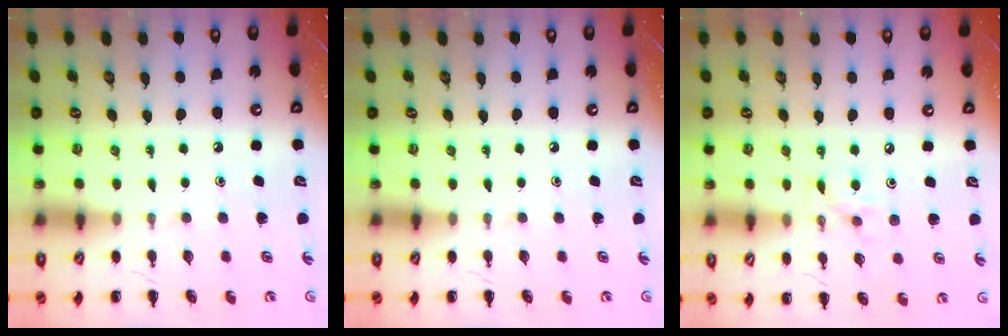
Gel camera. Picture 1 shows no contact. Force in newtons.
{"total": 0.0}
{"total": 5.2, "press": 5.1, "slide": 1.2}